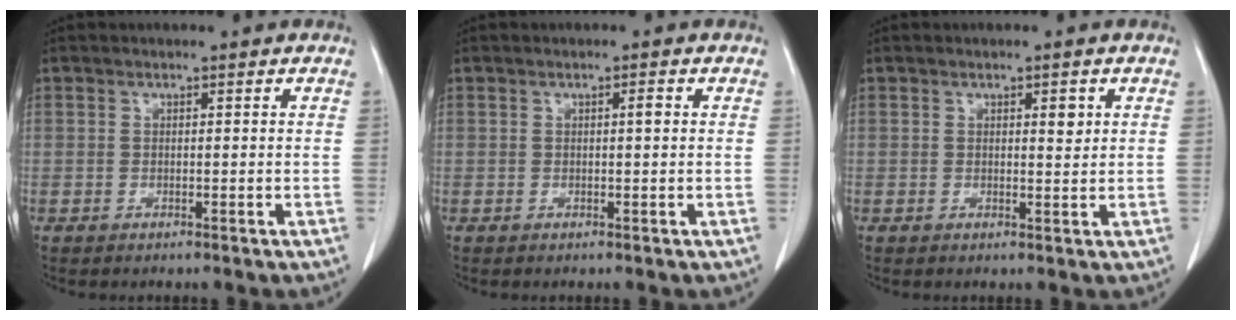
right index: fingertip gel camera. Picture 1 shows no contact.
{"total": 0.8, "force": [0.2, 0.1, 0.8], "torque": [-0.014, 0.001, 0.002]}
{"total": 1.8, "force": [0.7, 0.6, 1.5], "torque": [-0.023, -0.003, 0.011]}